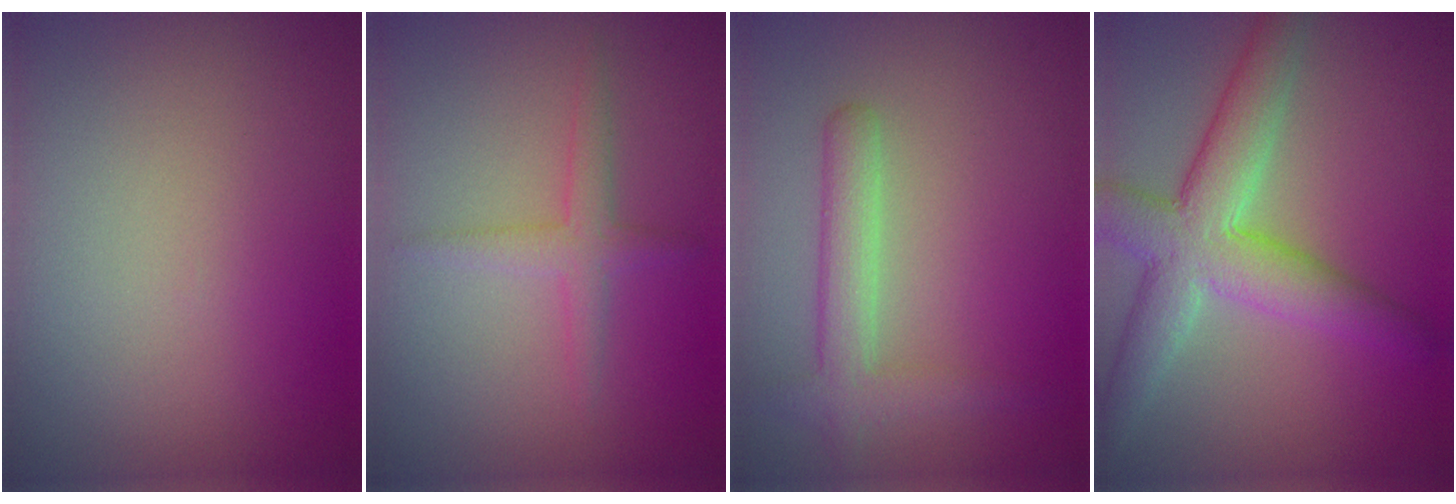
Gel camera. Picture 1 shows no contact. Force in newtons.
{"total": 2.0, "press": 2.0, "slide": 0.1}
{"total": 3.0, "press": 3.0, "slide": 0.2}
{"total": 6.9, "press": 6.9, "slide": 0.4}